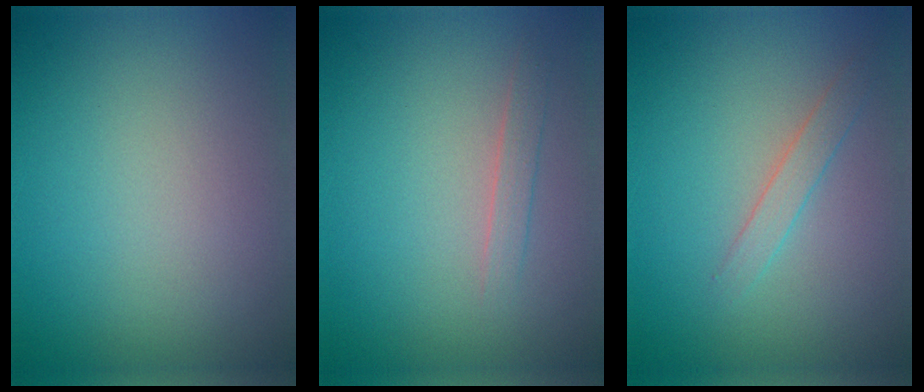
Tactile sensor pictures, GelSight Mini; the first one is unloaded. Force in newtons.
{"total": 1.2, "press": 1.2, "slide": 0.1}
{"total": 1.5, "press": 1.5, "slide": 0.1}